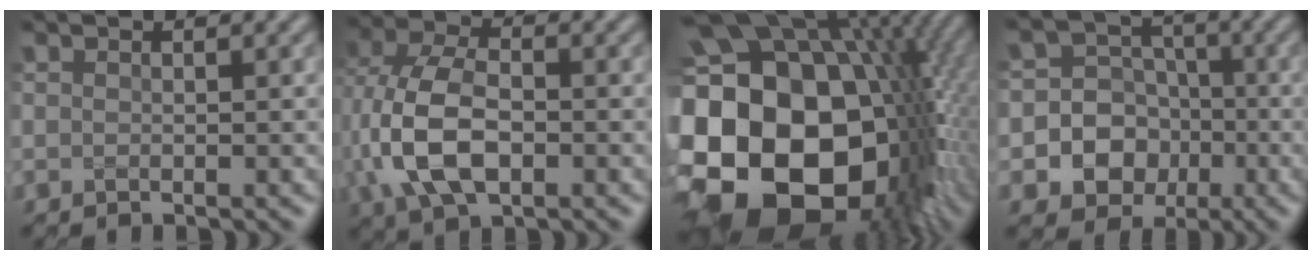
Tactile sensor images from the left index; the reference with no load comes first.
{"total": 8.9, "force": [-1.4, 5.4, 6.9], "torque": [-0.164, 0.001, -0.034]}
{"total": 23.3, "force": [-2.4, 16.6, 16.2], "torque": [-0.310, -0.017, -0.043]}
{"total": 10.5, "force": [-2.6, 9.8, 2.6], "torque": [-0.059, 0.005, -0.061]}